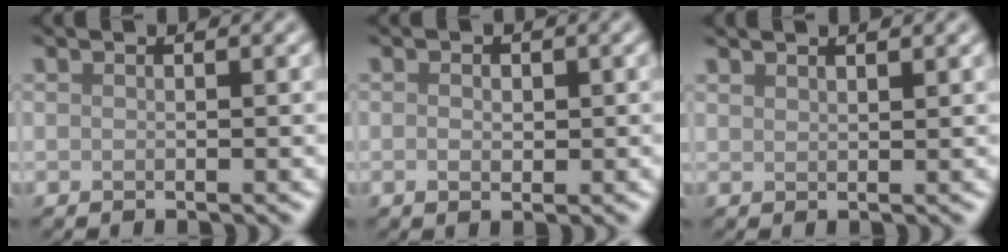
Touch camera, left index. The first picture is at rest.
{"total": 1.1, "force": [0.0, 0.8, 0.9], "torque": [-0.012, -0.001, -0.002]}
{"total": 1.3, "force": [1.2, 0.1, 0.4], "torque": [-0.006, 0.001, 0.018]}